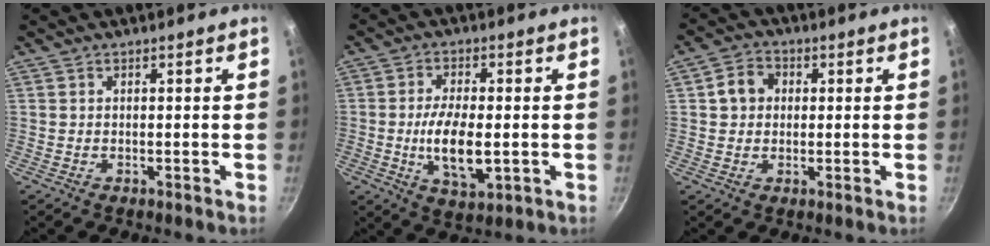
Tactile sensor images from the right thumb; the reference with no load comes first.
{"total": 9.7, "force": [-1.4, 4.4, 8.5], "torque": [-0.147, -0.007, -0.022]}
{"total": 5.2, "force": [0.9, 4.5, 2.6], "torque": [-0.031, 0.009, 0.010]}